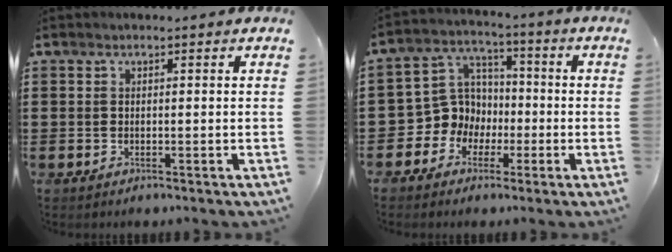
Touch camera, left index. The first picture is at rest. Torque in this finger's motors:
{"motor_torque": [0.17, 0.36, 0.12, 0.00]}